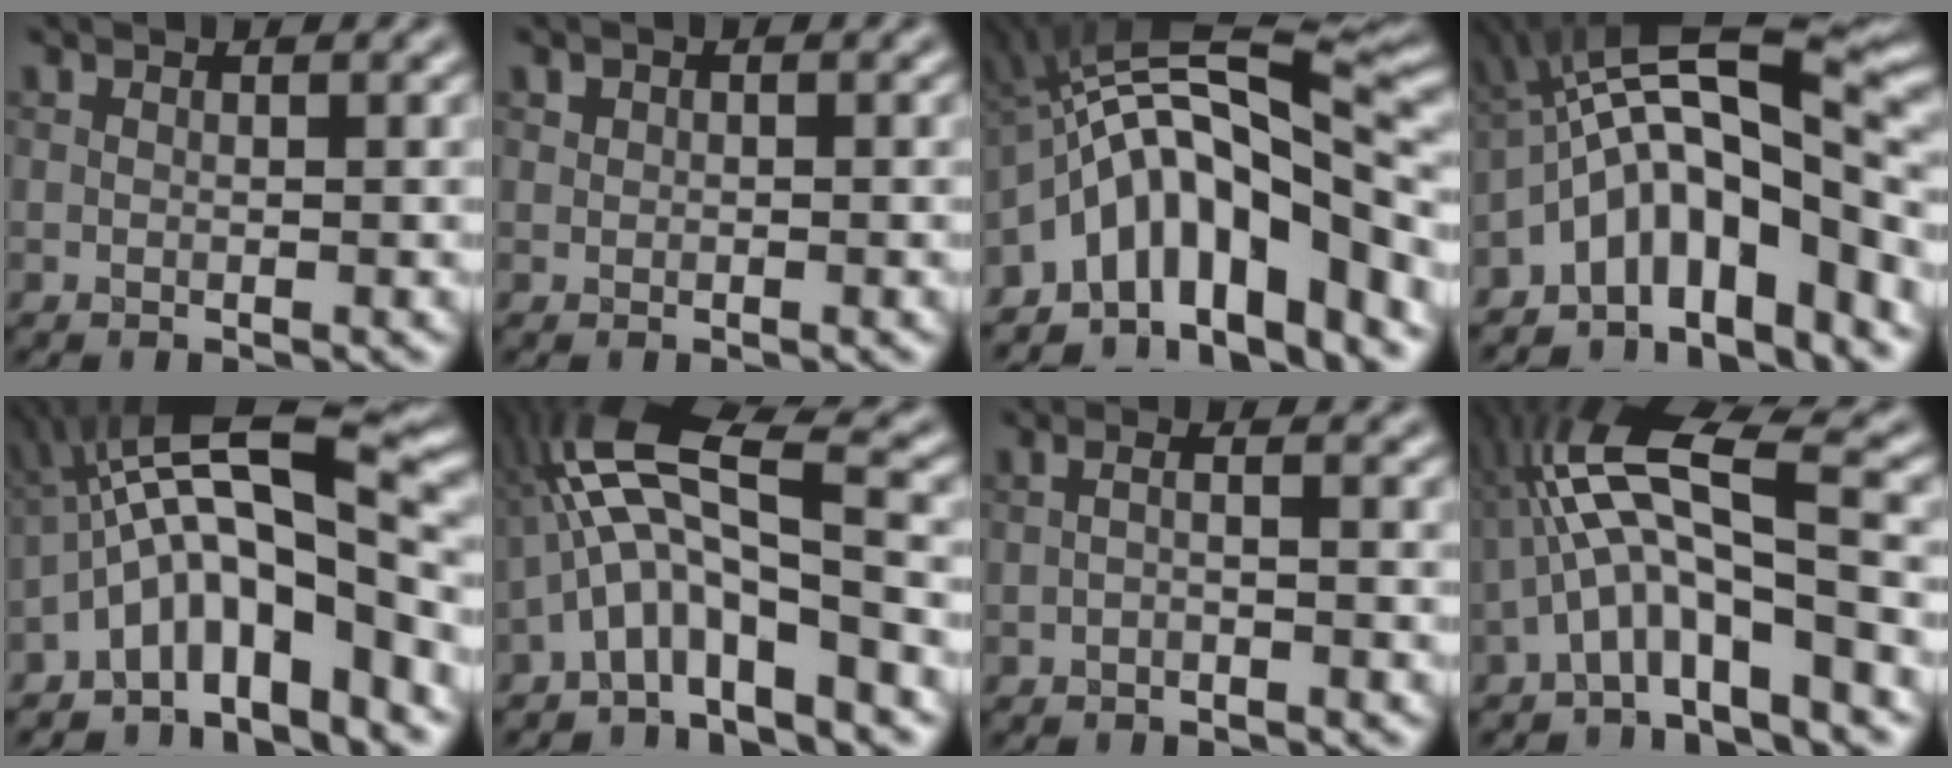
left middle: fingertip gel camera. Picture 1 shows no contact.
{"total": 0.6, "force": [0.2, 0.5, 0.1], "torque": [0.000, -0.003, 0.000]}
{"total": 12.8, "force": [-4.7, 4.3, 11.1], "torque": [-0.166, 0.024, -0.079]}
{"total": 11.6, "force": [-4.3, 3.9, 10.0], "torque": [-0.144, 0.028, -0.076]}
{"total": 10.7, "force": [-3.6, 3.1, 9.6], "torque": [-0.147, 0.030, -0.066]}
{"total": 8.9, "force": [-2.5, 2.4, 8.2], "torque": [-0.158, 0.028, -0.055]}
{"total": 1.1, "force": [-0.8, 0.1, 0.8], "torque": [-0.019, 0.005, -0.018]}
{"total": 8.8, "force": [-2.1, 2.2, 8.3], "torque": [-0.162, 0.027, -0.047]}